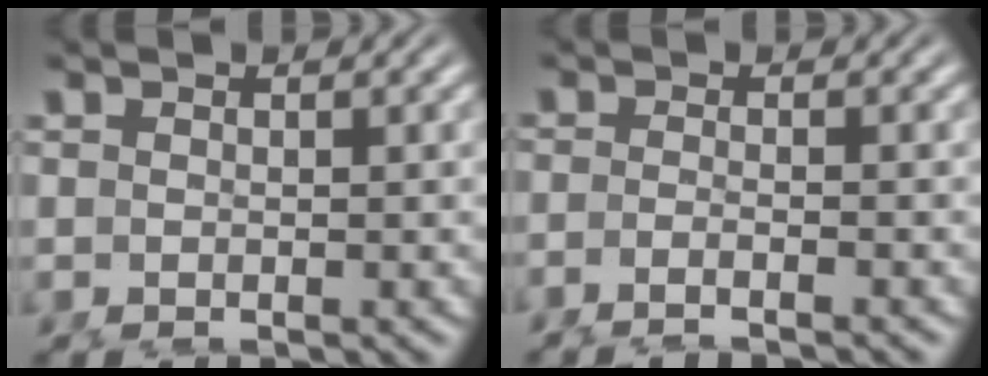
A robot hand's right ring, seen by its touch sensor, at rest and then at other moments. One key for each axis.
{"total": 3.4, "fx": -3.0, "fy": 0.4, "fz": 1.7, "tx": -0.034, "ty": -0.001, "tz": -0.054}